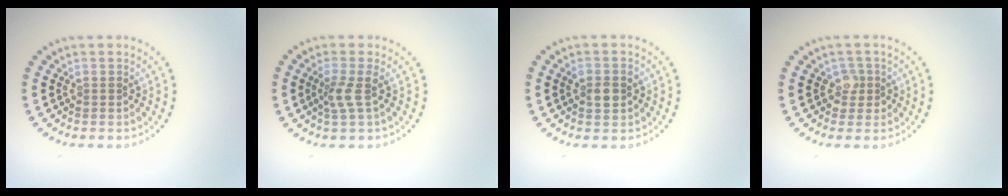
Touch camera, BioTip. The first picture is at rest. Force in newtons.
{"total": 1.9, "press": 1.4, "slide": 1.2}
{"total": 2.5, "press": 2.5, "slide": 0.2}
{"total": 1.6, "press": 1.4, "slide": 0.9}